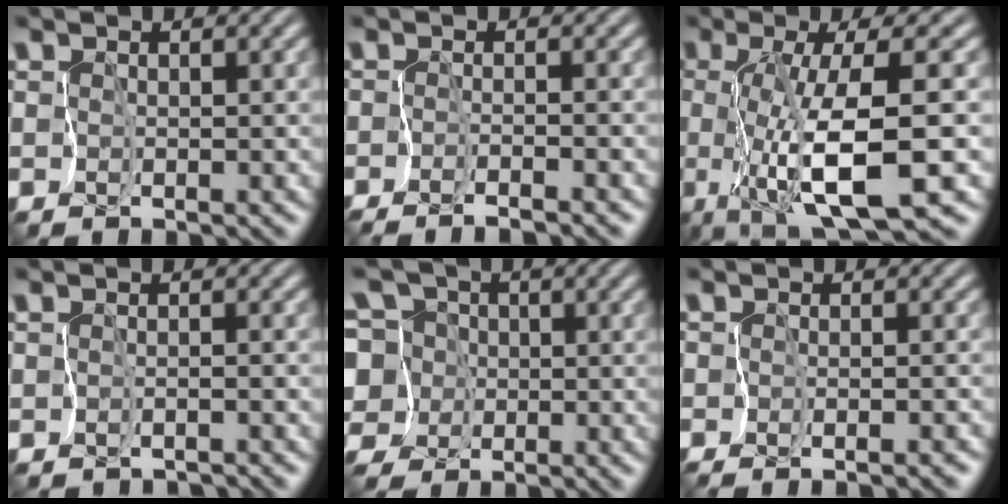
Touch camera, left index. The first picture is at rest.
{"total": 1.7, "force": [-1.3, -1.0, 0.3], "torque": [-0.016, -0.003, -0.032]}
{"total": 8.3, "force": [-0.8, 0.7, 8.3], "torque": [-0.152, -0.006, -0.016]}
{"total": 1.9, "force": [-1.9, 0.3, 0.1], "torque": [0.002, -0.004, -0.031]}
{"total": 8.7, "force": [-1.7, 8.0, 2.9], "torque": [-0.105, 0.024, -0.066]}
{"total": 1.5, "force": [-1.4, -0.4, 0.3], "torque": [-0.006, -0.005, -0.028]}